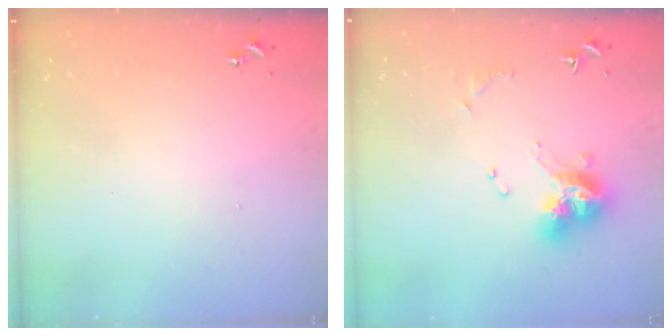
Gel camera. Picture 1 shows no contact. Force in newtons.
{"total": 12.9, "press": 12.8, "slide": 1.4}